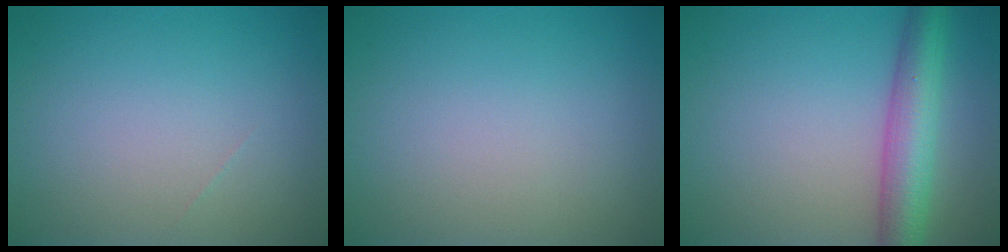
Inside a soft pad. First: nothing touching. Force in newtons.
{"total": 0.0}
{"total": 5.7, "press": 5.7, "slide": 0.1}